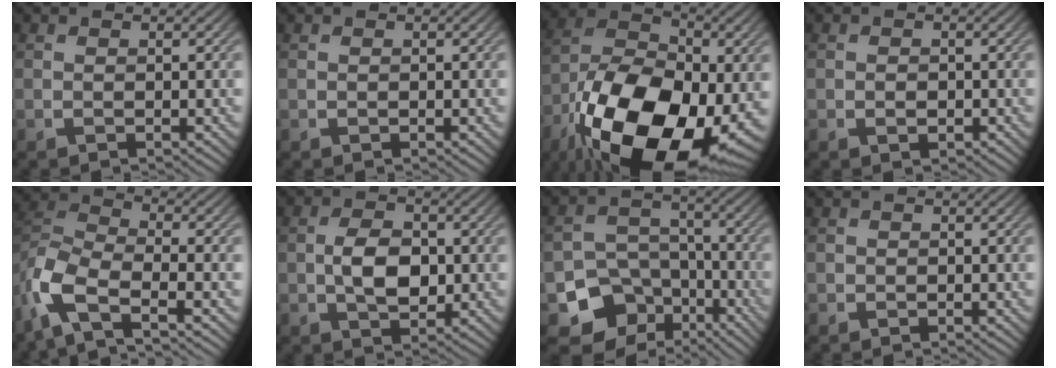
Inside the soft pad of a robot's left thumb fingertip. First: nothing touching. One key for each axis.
{"total": 0.0}
{"total": 21.1, "fx": -9.0, "fy": 12.1, "fz": 14.8, "tx": -0.279, "ty": -0.031, "tz": -0.145}
{"total": 1.2, "fx": -0.4, "fy": 0.9, "fz": 0.7, "tx": -0.009, "ty": -0.004, "tz": -0.008}
{"total": 9.4, "fx": -5.6, "fy": 3.6, "fz": 6.7, "tx": -0.153, "ty": -0.007, "tz": -0.132}
{"total": 4.9, "fx": -0.3, "fy": 3.1, "fz": 3.8, "tx": -0.078, "ty": -0.003, "tz": -0.006}
{"total": 9.9, "fx": -5.5, "fy": 7.6, "fz": 3.4, "tx": -0.076, "ty": -0.029, "tz": -0.095}
{"total": 0.5, "fx": -0.1, "fy": 0.5, "fz": 0.0, "tx": 0.003, "ty": -0.004, "tz": -0.004}